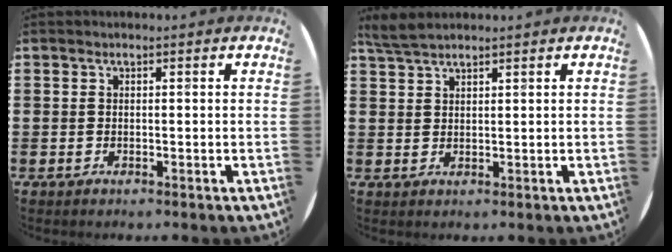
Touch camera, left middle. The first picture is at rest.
{"total": 2.8, "force": [2.6, 0.4, 1.0], "torque": [-0.025, 0.001, 0.049]}